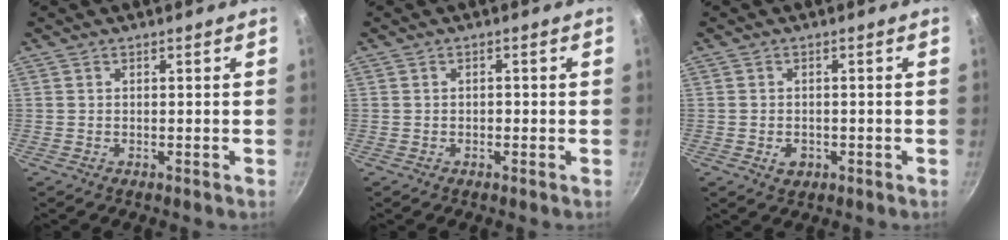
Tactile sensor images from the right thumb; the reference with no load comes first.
{"total": 0.9, "force": [-0.2, 0.7, 0.6], "torque": [-0.008, 0.005, -0.003]}
{"total": 2.8, "force": [-0.9, 2.1, 1.6], "torque": [-0.021, 0.006, -0.010]}